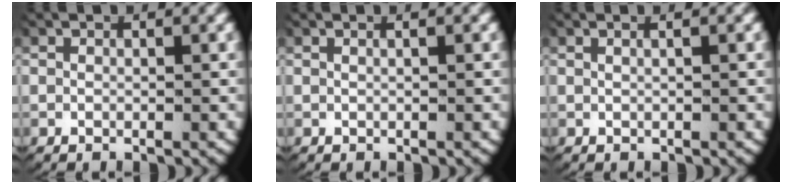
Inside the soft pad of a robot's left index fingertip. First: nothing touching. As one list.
[{"total": 0.6, "force": [0.2, -0.1, 0.6], "torque": [-0.010, 0.002, 0.006]}, {"total": 0.9, "force": [0.4, -0.1, 0.9], "torque": [-0.014, 0.004, 0.007]}]